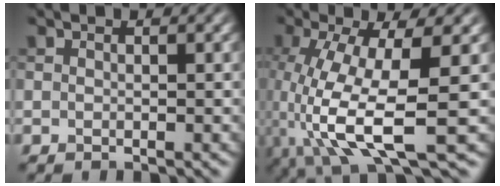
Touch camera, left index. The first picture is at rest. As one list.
[{"total": 11.3, "force": [-3.2, 3.3, 10.3], "torque": [-0.211, -0.014, -0.051]}]